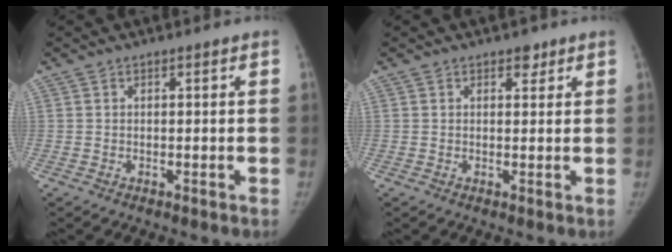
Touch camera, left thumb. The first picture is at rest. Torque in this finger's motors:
{"motor_torque": [0.33, -0.29, 0.51, -0.01, 0.05]}